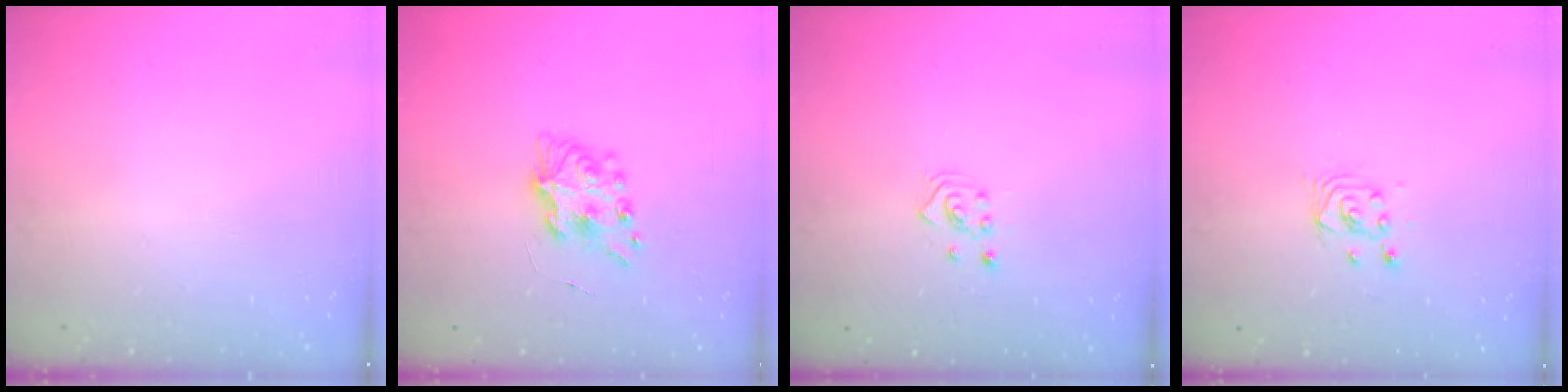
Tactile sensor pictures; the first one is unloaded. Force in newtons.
{"total": 8.8, "press": 8.8, "slide": 0.3}
{"total": 2.5, "press": 2.4, "slide": 0.8}
{"total": 2.2, "press": 2.2, "slide": 0.3}